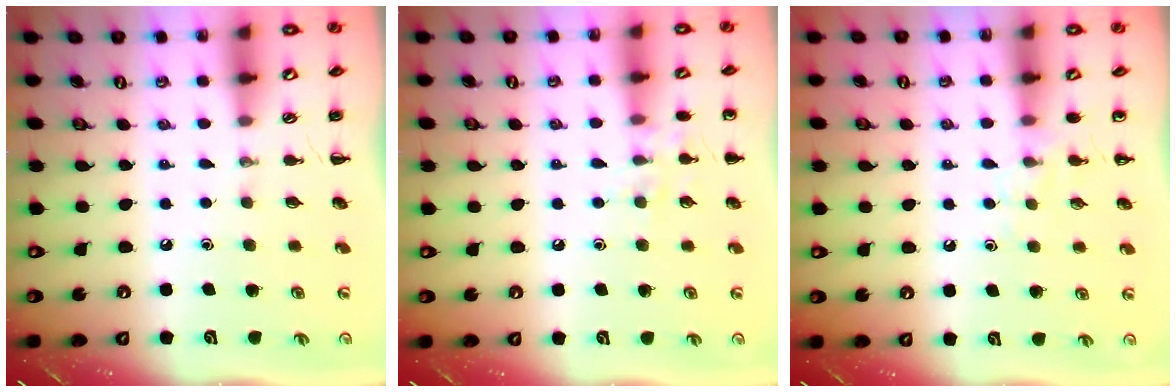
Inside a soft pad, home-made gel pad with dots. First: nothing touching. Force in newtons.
{"total": 7.7, "press": 7.5, "slide": 1.6}
{"total": 5.8, "press": 5.3, "slide": 2.2}